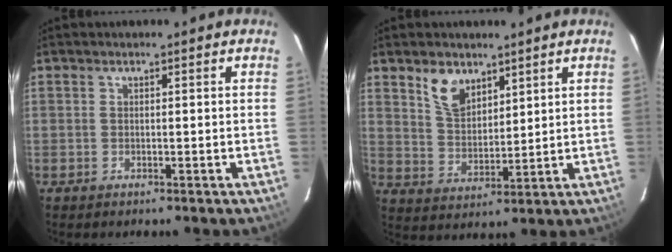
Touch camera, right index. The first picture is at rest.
{"total": 7.3, "force": [4.7, 4.1, 3.8], "torque": [-0.067, 0.008, 0.096]}